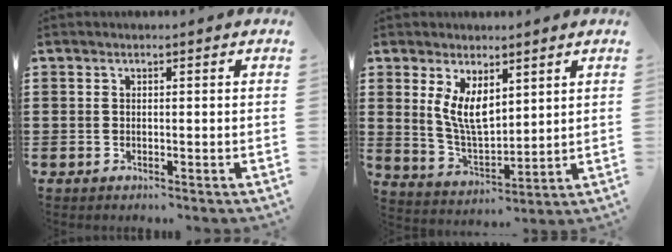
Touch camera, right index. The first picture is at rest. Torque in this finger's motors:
{"motor_torque": [1.09, 0.62, 0.53, 0.19]}